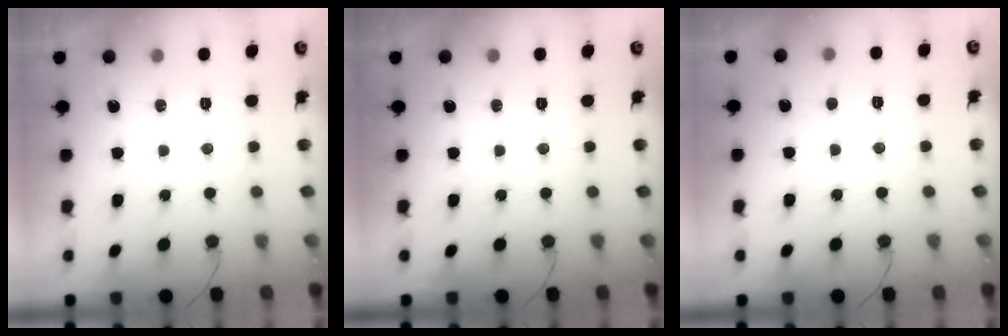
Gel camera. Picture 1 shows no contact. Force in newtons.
{"total": 0.0}
{"total": 1.7, "press": 1.7, "slide": 0.2}